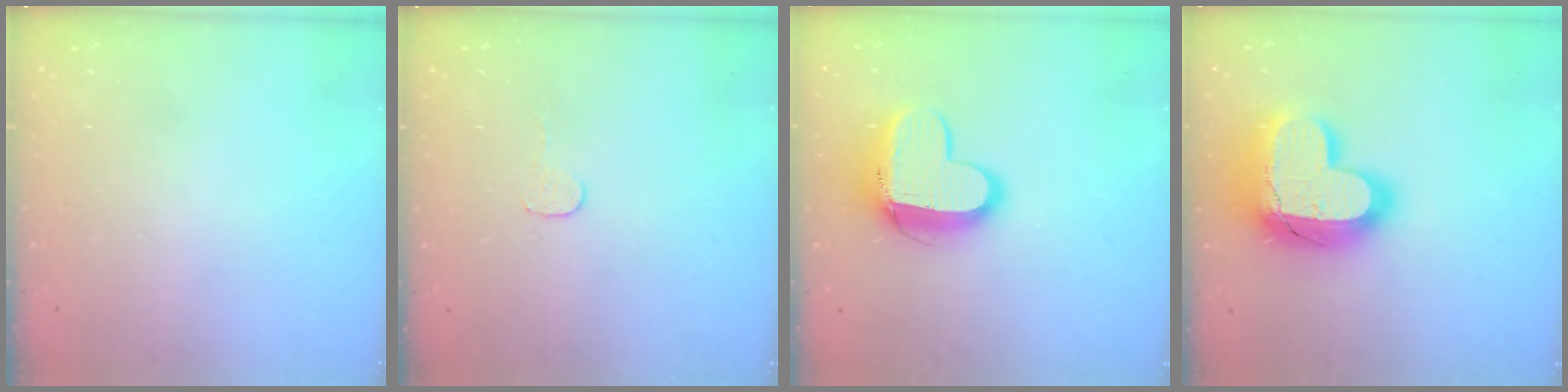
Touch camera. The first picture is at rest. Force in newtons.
{"total": 3.2, "press": 3.1, "slide": 0.3}
{"total": 12.1, "press": 12.0, "slide": 1.2}
{"total": 22.3, "press": 22.3, "slide": 1.5}